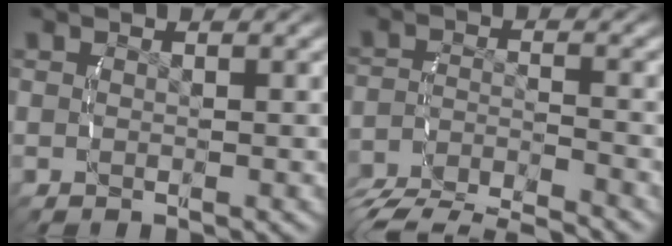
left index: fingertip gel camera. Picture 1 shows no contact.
{"total": 10.0, "force": [-9.6, 2.1, 1.9], "torque": [-0.009, -0.020, -0.155]}